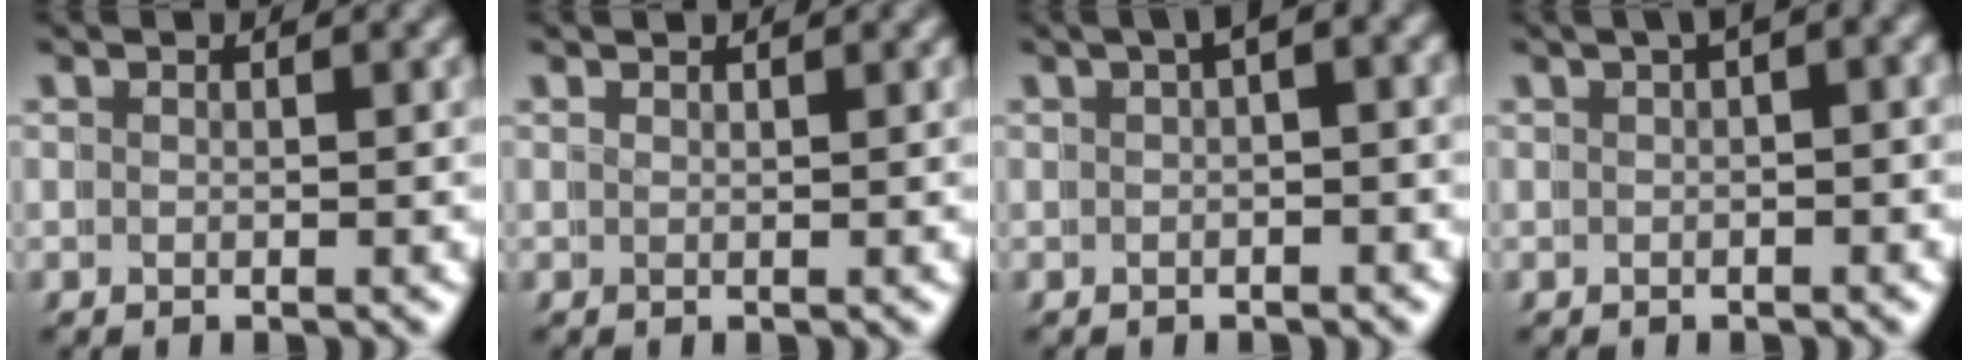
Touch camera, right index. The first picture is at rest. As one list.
[{"total": 0.8, "force": [0.5, -0.6, -0.1], "torque": [0.002, 0.000, 0.011]}, {"total": 2.0, "force": [0.5, 0.7, 1.8], "torque": [-0.009, 0.016, 0.002]}, {"total": 1.7, "force": [0.3, 0.6, 1.6], "torque": [-0.008, 0.015, 0.000]}]